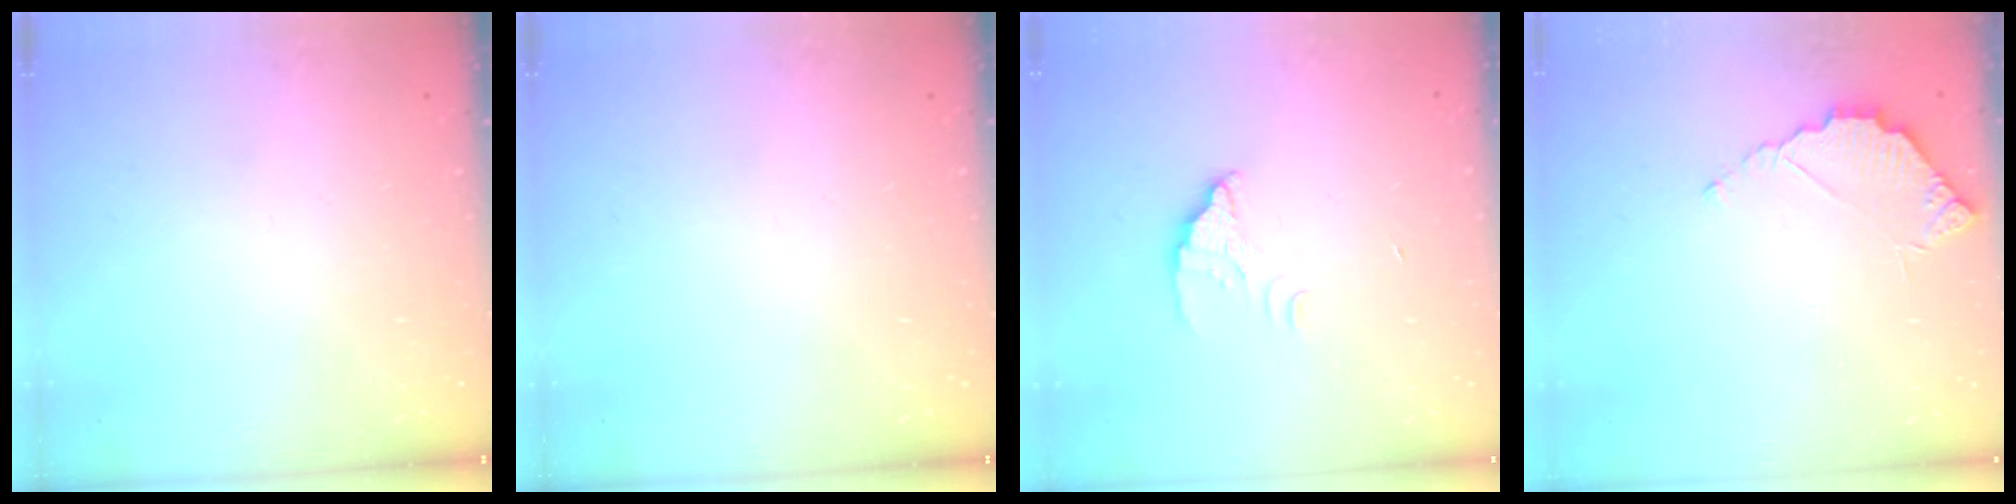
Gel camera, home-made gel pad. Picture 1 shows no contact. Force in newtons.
{"total": 0.0}
{"total": 2.4, "press": 2.4, "slide": 0.1}
{"total": 4.0, "press": 4.0, "slide": 0.3}